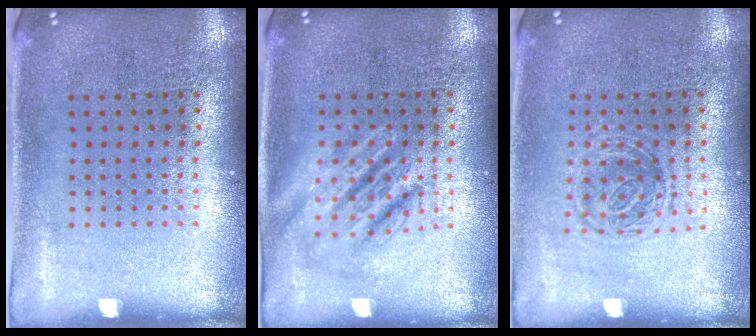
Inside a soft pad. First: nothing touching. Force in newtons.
{"total": 2.4, "press": 2.4, "slide": 0.3}
{"total": 1.3, "press": 1.0, "slide": 0.8}